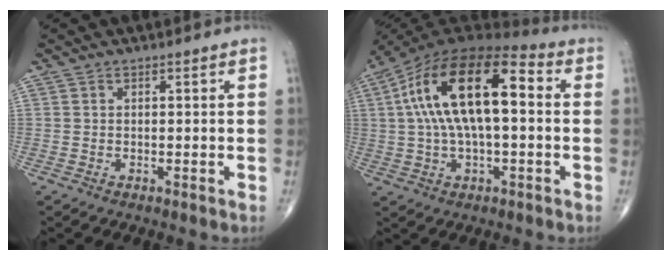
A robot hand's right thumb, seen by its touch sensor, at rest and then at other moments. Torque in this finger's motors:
{"motor_torque": [1.16, 3.84, 2.43, 0.34, 0.83]}